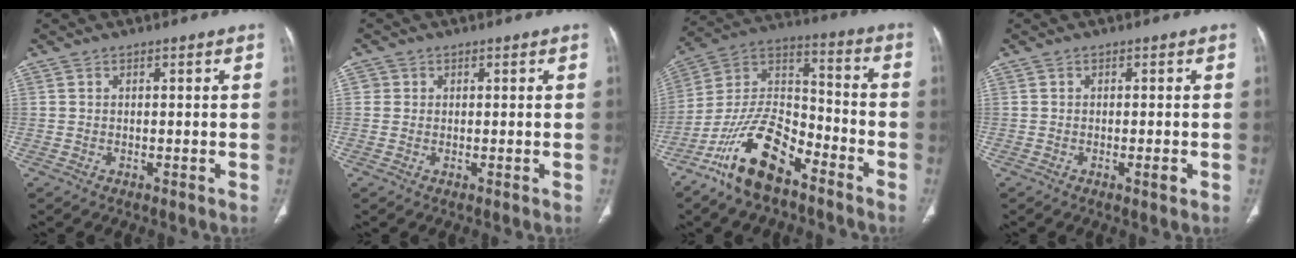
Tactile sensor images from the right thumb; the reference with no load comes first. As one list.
[{"total": 1.4, "force": [0.3, 1.3, 0.1], "torque": [0.008, 0.002, 0.002]}, {"total": 16.2, "force": [-10.4, 7.0, 10.2], "torque": [-0.179, 0.074, -0.201]}, {"total": 1.6, "force": [-0.6, 0.3, 1.4], "torque": [-0.020, -0.003, -0.008]}]